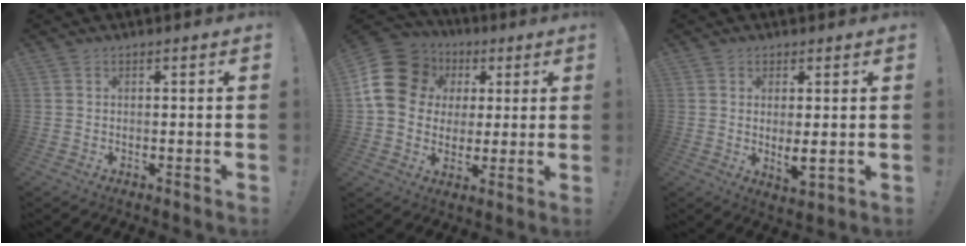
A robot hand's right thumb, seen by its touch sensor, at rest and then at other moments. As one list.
[{"total": 16.8, "force": [4.0, 14.0, 8.4], "torque": [-0.147, -0.010, 0.088]}, {"total": 4.5, "force": [0.7, 1.4, 4.2], "torque": [-0.052, -0.016, 0.016]}]